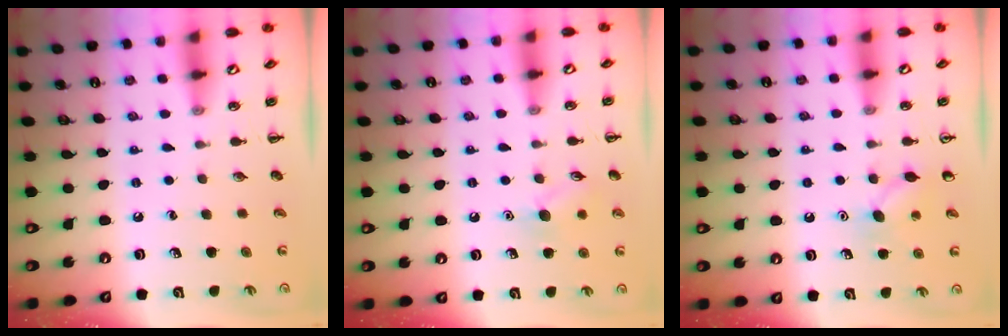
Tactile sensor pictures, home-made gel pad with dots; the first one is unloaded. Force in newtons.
{"total": 7.8, "press": 7.6, "slide": 1.3}
{"total": 6.8, "press": 6.7, "slide": 1.5}